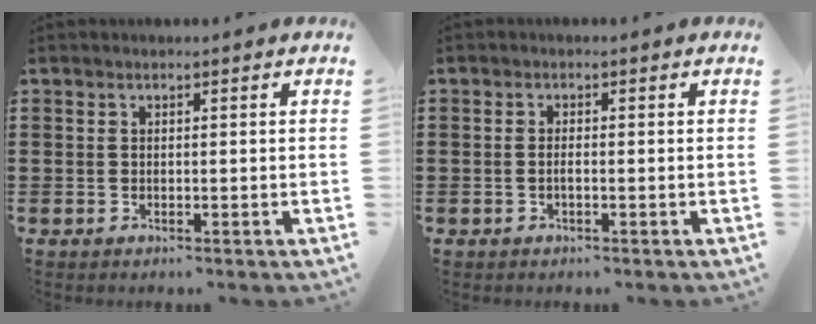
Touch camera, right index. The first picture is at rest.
{"total": 1.0, "force": [-0.4, 0.2, 0.9], "torque": [-0.018, -0.004, -0.006]}